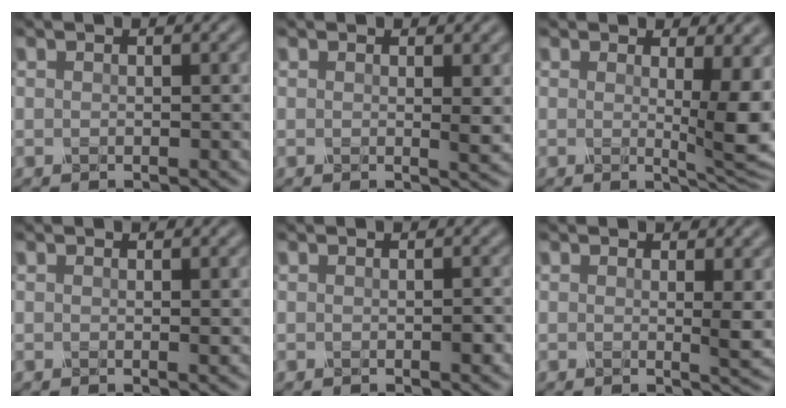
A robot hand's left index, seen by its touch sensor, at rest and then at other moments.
{"total": 1.2, "force": [0.7, 0.1, 0.9], "torque": [-0.013, -0.004, 0.011]}
{"total": 6.0, "force": [0.9, 1.6, 5.7], "torque": [-0.077, -0.011, 0.016]}
{"total": 0.0}
{"total": 0.6, "force": [-0.4, 0.2, 0.4], "torque": [-0.009, -0.003, -0.005]}
{"total": 1.6, "force": [0.7, 0.1, 1.4], "torque": [-0.019, -0.008, 0.011]}